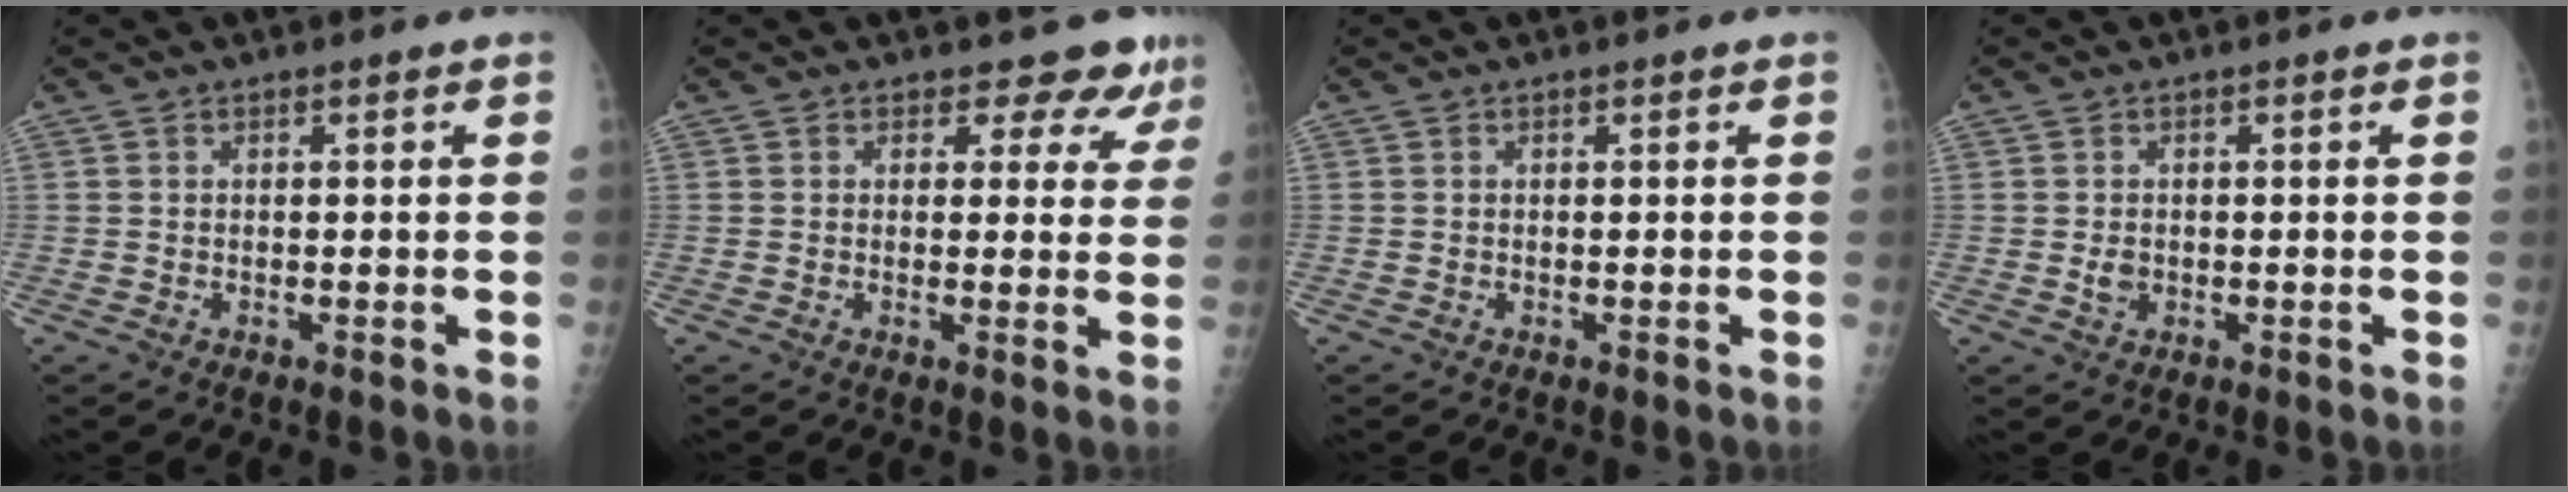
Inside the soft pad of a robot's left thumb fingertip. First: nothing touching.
{"total": 6.0, "force": [5.0, 3.2, 1.0], "torque": [0.027, -0.027, 0.044]}
{"total": 0.0}
{"total": 1.9, "force": [-0.3, 1.5, 1.2], "torque": [-0.016, 0.002, -0.002]}